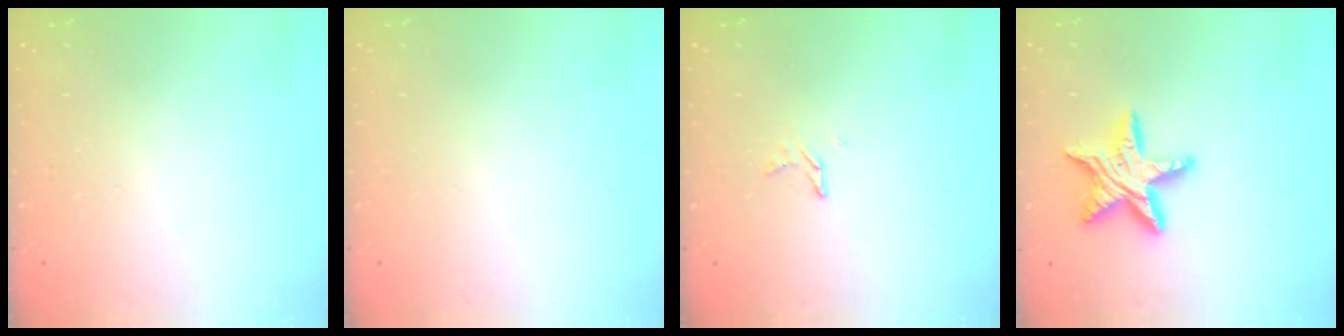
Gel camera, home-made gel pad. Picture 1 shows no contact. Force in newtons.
{"total": 0.0}
{"total": 3.5, "press": 3.5, "slide": 0.4}
{"total": 13.1, "press": 13.1, "slide": 0.9}